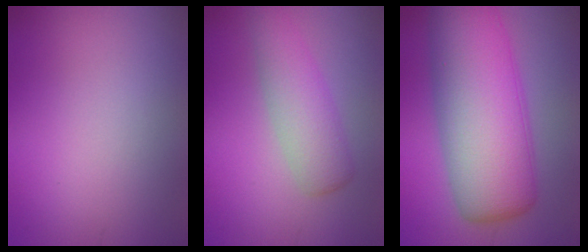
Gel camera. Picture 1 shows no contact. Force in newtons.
{"total": 3.7, "press": 3.7, "slide": 0.1}
{"total": 11.5, "press": 11.5, "slide": 0.3}